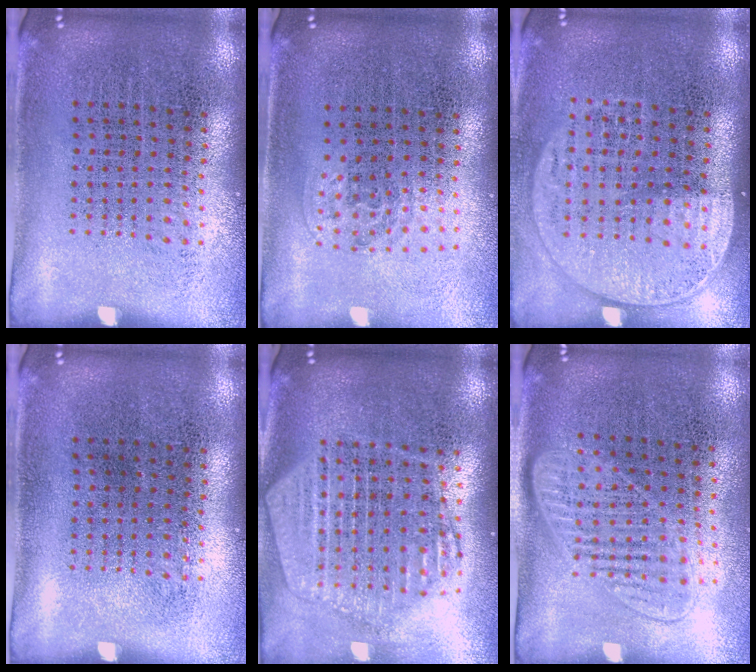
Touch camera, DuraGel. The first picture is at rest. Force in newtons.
{"total": 1.1, "press": 0.7, "slide": 0.8}
{"total": 1.6, "press": 1.4, "slide": 0.7}
{"total": 0.0}
{"total": 2.3, "press": 2.0, "slide": 1.1}
{"total": 1.4, "press": 1.2, "slide": 0.6}